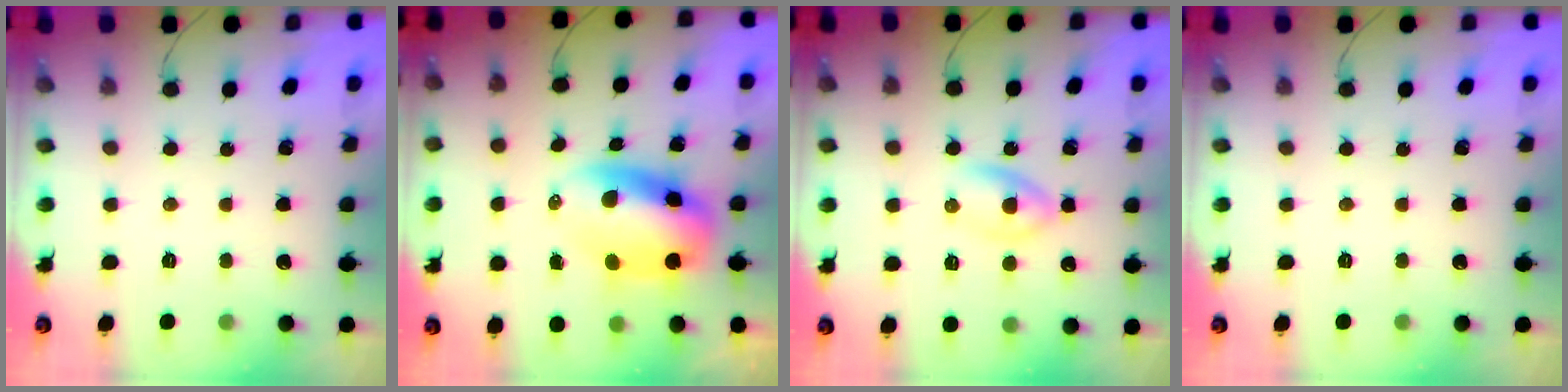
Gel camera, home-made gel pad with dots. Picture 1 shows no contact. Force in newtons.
{"total": 10.0, "press": 9.6, "slide": 2.6}
{"total": 3.0, "press": 2.7, "slide": 1.4}
{"total": 0.0}